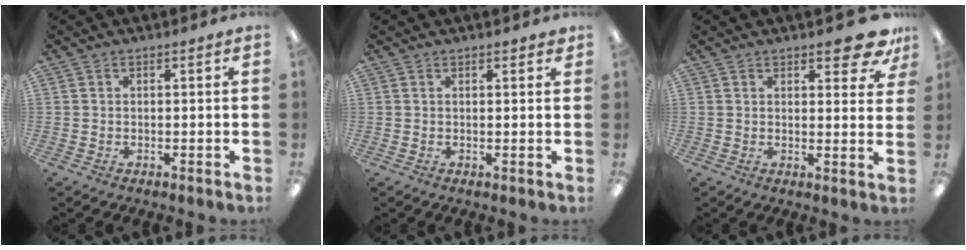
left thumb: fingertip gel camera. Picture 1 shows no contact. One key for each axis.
{"total": 1.2, "fx": 1.0, "fy": 0.3, "fz": 0.6, "tx": -0.004, "ty": -0.002, "tz": 0.015}
{"total": 8.2, "fx": 6.1, "fy": 2.8, "fz": 4.8, "tx": -0.043, "ty": -0.040, "tz": 0.099}